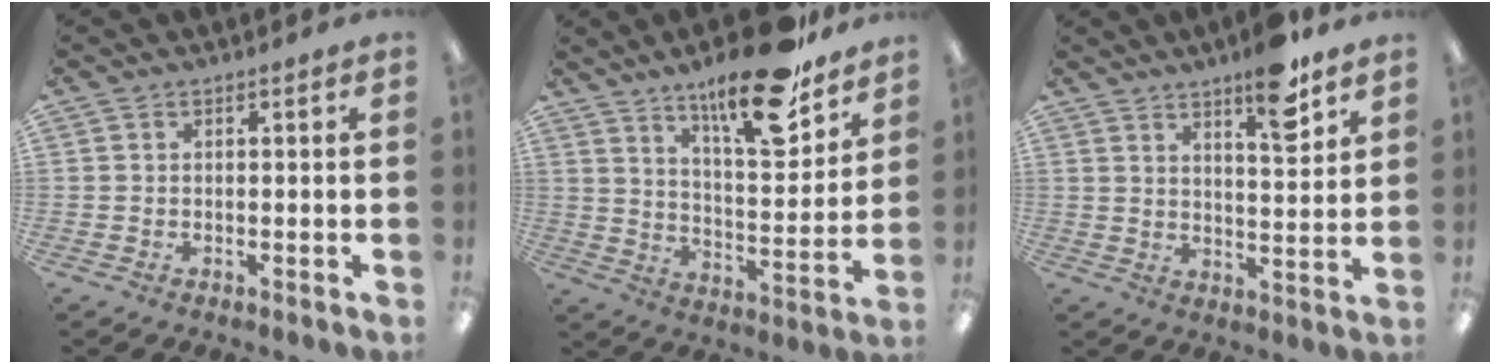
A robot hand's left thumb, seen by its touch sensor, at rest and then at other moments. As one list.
[{"total": 20.4, "force": [15.1, 6.1, 12.3], "torque": [-0.188, -0.093, 0.246]}, {"total": 7.5, "force": [5.6, 3.0, 4.1], "torque": [-0.037, -0.035, 0.091]}]